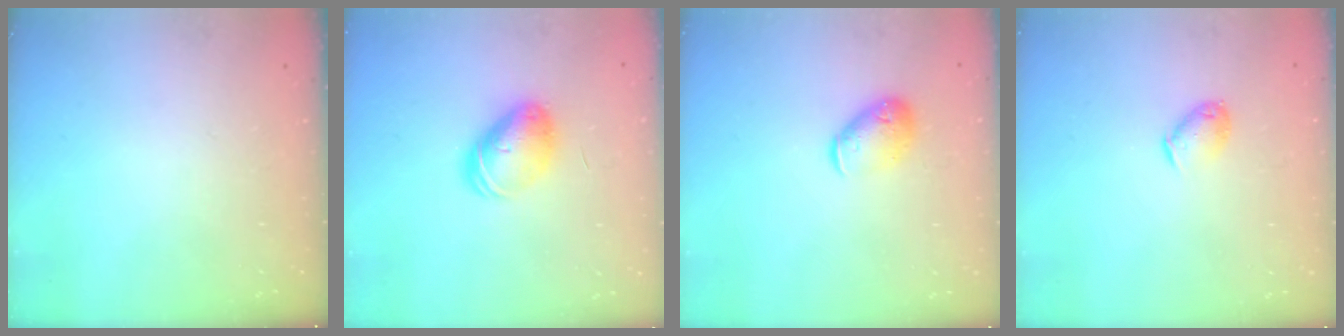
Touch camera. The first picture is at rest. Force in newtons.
{"total": 8.5, "press": 8.4, "slide": 1.0}
{"total": 10.0, "press": 9.9, "slide": 1.5}
{"total": 5.1, "press": 5.1, "slide": 0.5}